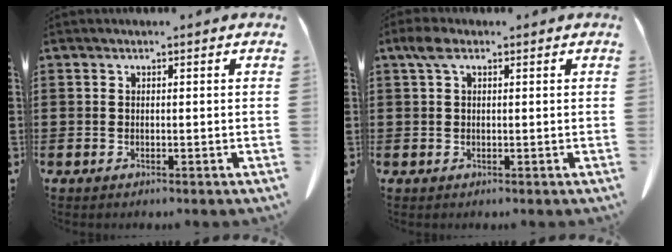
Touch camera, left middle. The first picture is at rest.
{"total": 2.4, "force": [0.8, 1.3, 1.8], "torque": [-0.042, 0.007, 0.014]}